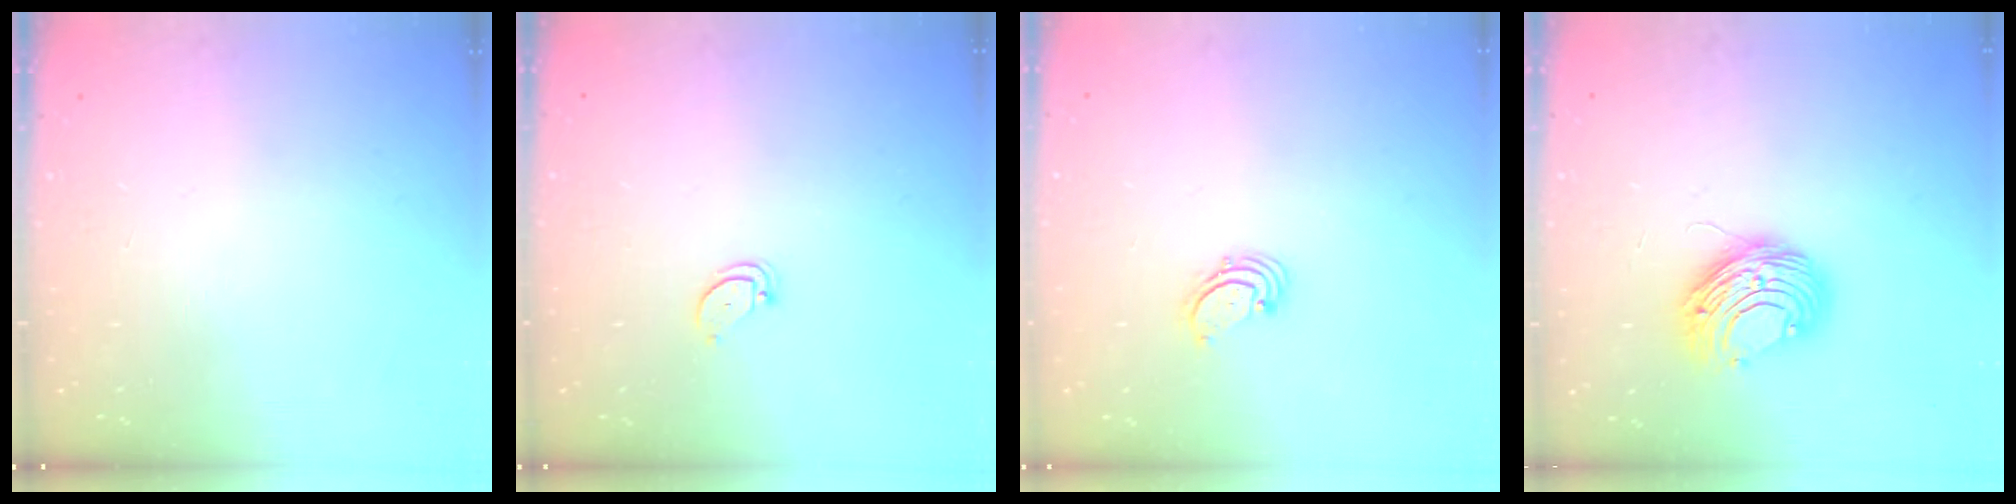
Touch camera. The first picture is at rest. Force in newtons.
{"total": 2.6, "press": 2.6, "slide": 0.1}
{"total": 1.7, "press": 1.7, "slide": 0.2}
{"total": 8.8, "press": 8.8, "slide": 0.3}